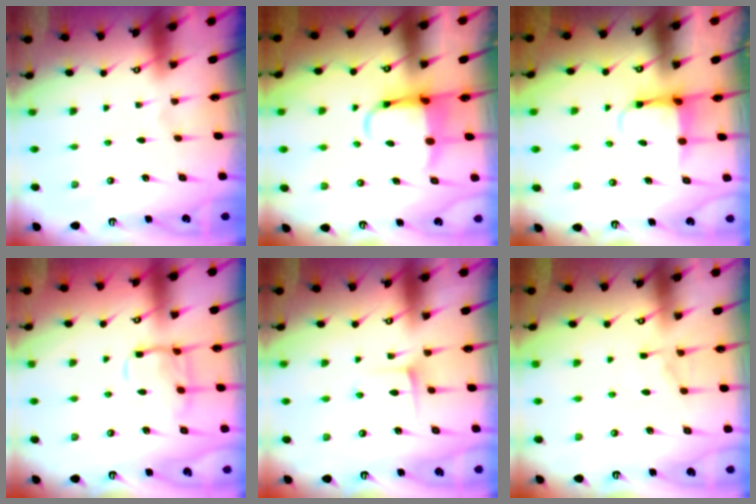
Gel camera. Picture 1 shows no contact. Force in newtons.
{"total": 5.9, "press": 5.7, "slide": 1.4}
{"total": 4.0, "press": 3.8, "slide": 1.1}
{"total": 11.3, "press": 11.3, "slide": 0.9}
{"total": 4.9, "press": 4.9, "slide": 0.6}
{"total": 5.2, "press": 5.1, "slide": 0.7}